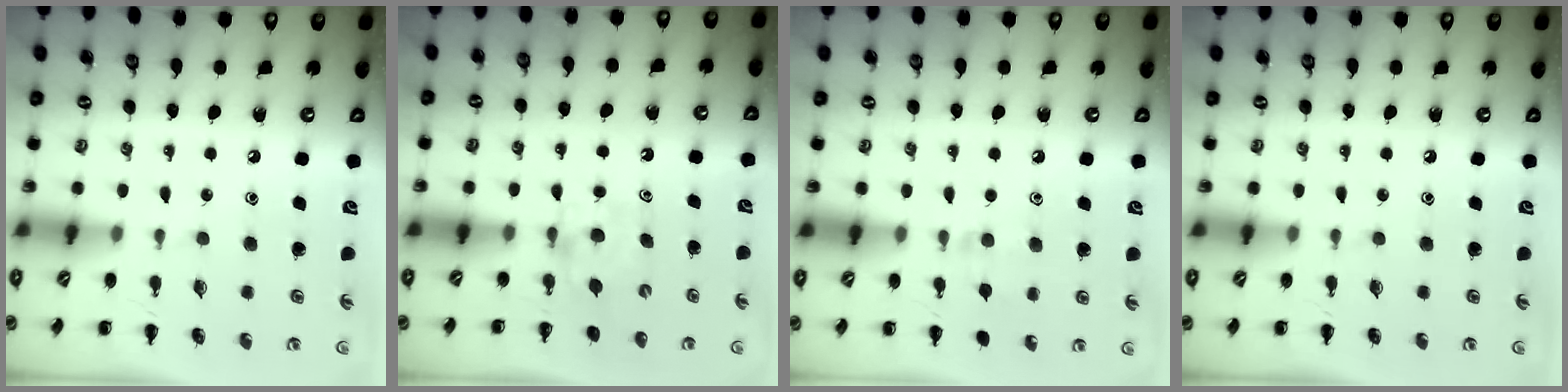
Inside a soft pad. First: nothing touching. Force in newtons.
{"total": 4.1, "press": 3.9, "slide": 1.4}
{"total": 6.7, "press": 6.2, "slide": 2.5}
{"total": 0.0}